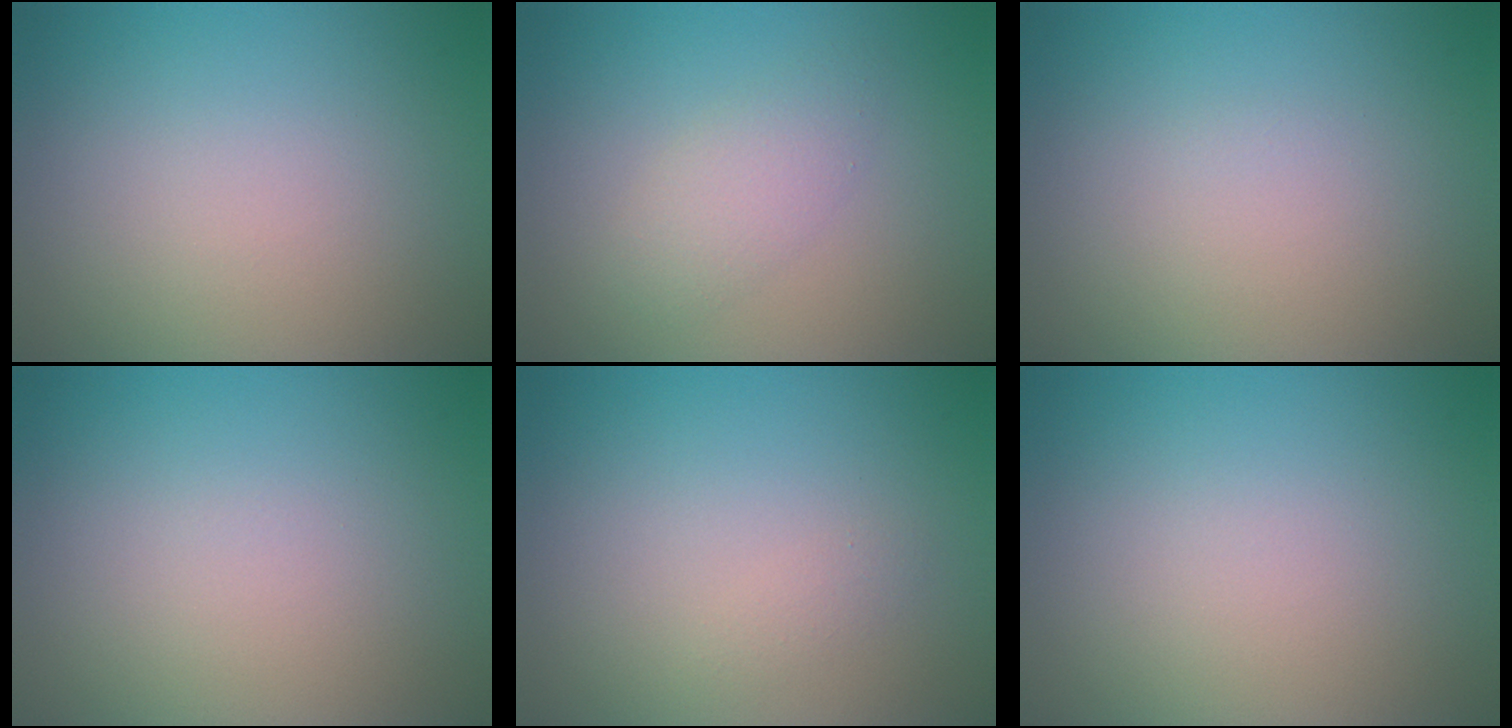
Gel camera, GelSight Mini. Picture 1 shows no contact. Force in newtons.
{"total": 2.1, "press": 2.1, "slide": 0.0}
{"total": 0.0}
{"total": 0.0}
{"total": 0.7, "press": 0.7, "slide": 0.1}
{"total": 0.0}